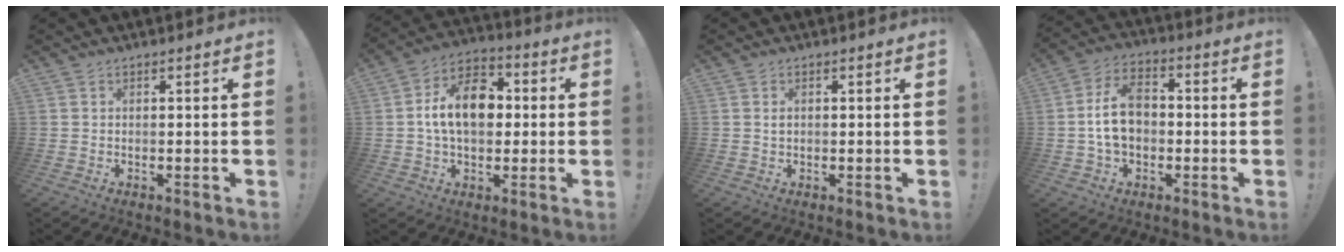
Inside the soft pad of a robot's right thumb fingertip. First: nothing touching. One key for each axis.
{"total": 15.2, "fx": 1.0, "fy": 10.0, "fz": 11.4, "tx": -0.183, "ty": 0.014, "tz": 0.019}
{"total": 1.0, "fx": 0.2, "fy": 0.7, "fz": 0.7, "tx": -0.012, "ty": 0.002, "tz": 0.003}
{"total": 12.1, "fx": -1.0, "fy": 8.3, "fz": 8.7, "tx": -0.157, "ty": 0.017, "tz": -0.017}